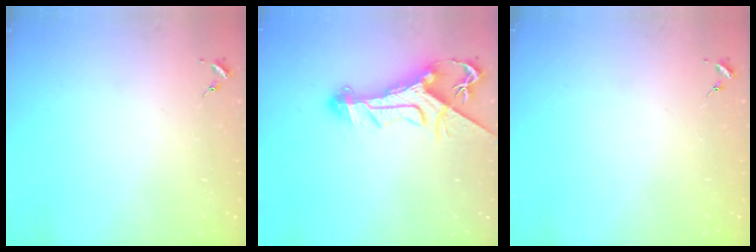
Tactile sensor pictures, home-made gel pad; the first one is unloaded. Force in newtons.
{"total": 12.5, "press": 12.4, "slide": 1.3}
{"total": 0.0}